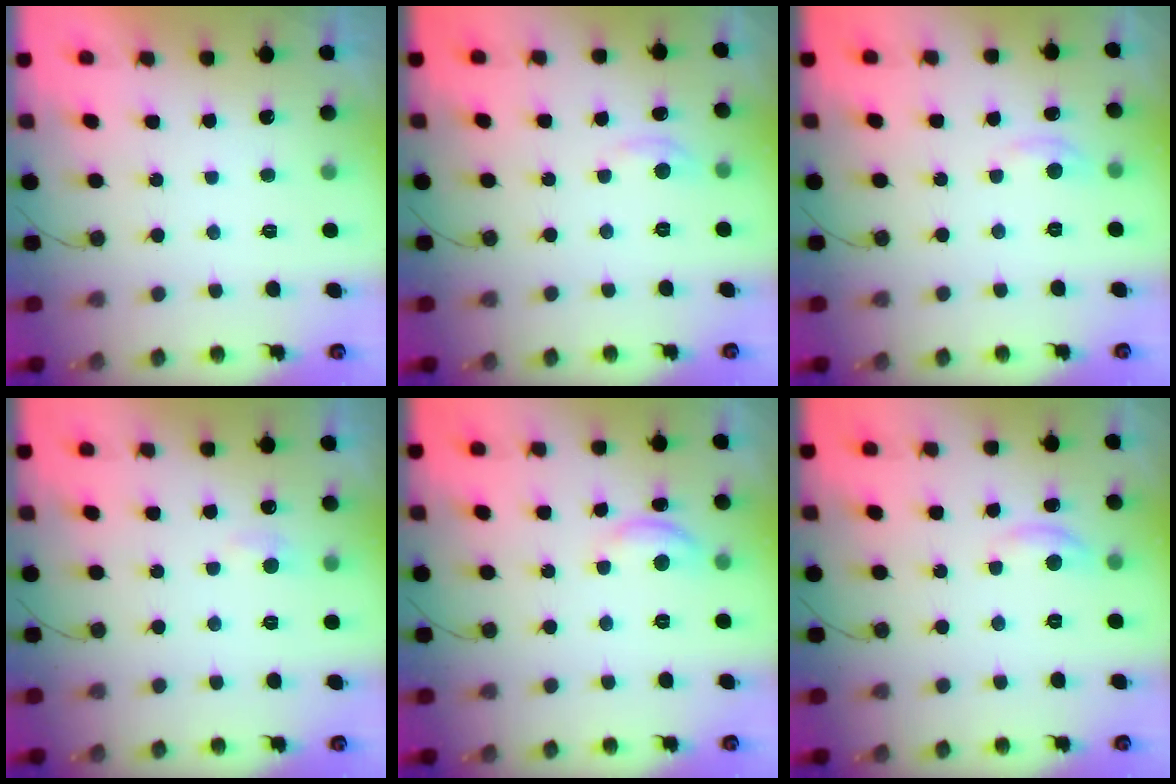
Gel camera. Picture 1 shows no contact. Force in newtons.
{"total": 3.1, "press": 3.1, "slide": 0.5}
{"total": 3.1, "press": 3.1, "slide": 0.5}
{"total": 5.8, "press": 5.7, "slide": 0.8}
{"total": 6.3, "press": 6.3, "slide": 0.4}
{"total": 4.4, "press": 4.4, "slide": 0.3}